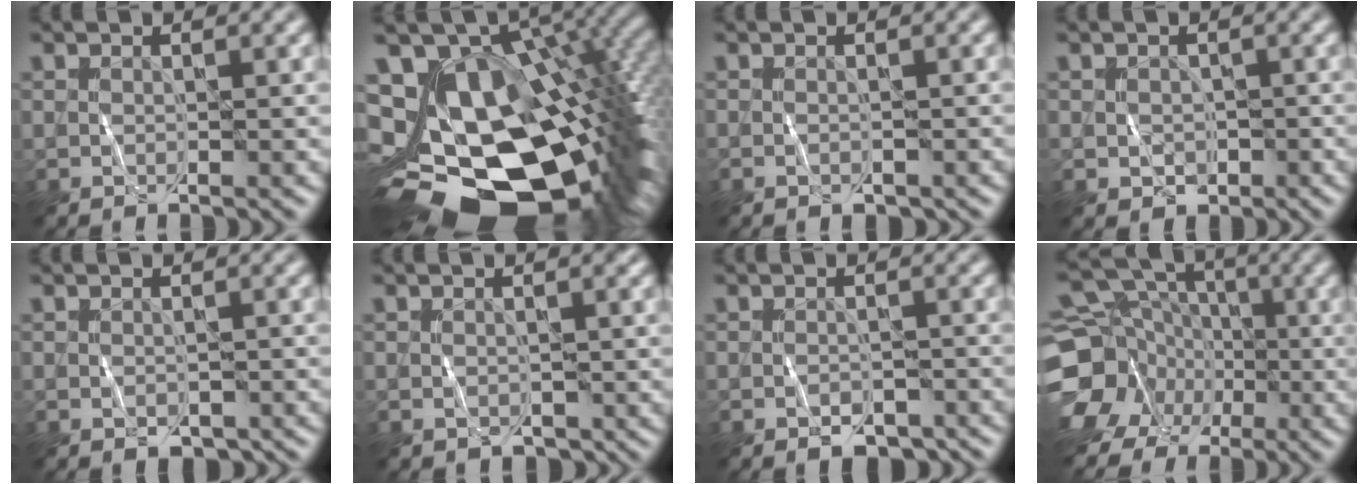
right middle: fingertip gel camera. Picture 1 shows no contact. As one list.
[{"total": 19.5, "force": [-4.2, 12.0, 14.8], "torque": [-0.221, -0.019, -0.038]}, {"total": 0.9, "force": [-0.5, 0.6, 0.5], "torque": [-0.008, -0.006, -0.005]}, {"total": 1.8, "force": [-0.5, 1.5, 0.8], "torque": [-0.008, -0.006, -0.009]}, {"total": 1.7, "force": [-0.9, 1.1, 0.9], "torque": [-0.009, -0.010, -0.008]}, {"total": 2.1, "force": [-0.8, 1.6, 1.1], "torque": [-0.011, -0.013, -0.007]}, {"total": 2.6, "force": [-1.9, 1.3, 1.1], "torque": [-0.012, -0.008, -0.024]}, {"total": 12.5, "force": [-4.4, 10.8, 4.6], "torque": [-0.109, -0.012, -0.097]}]